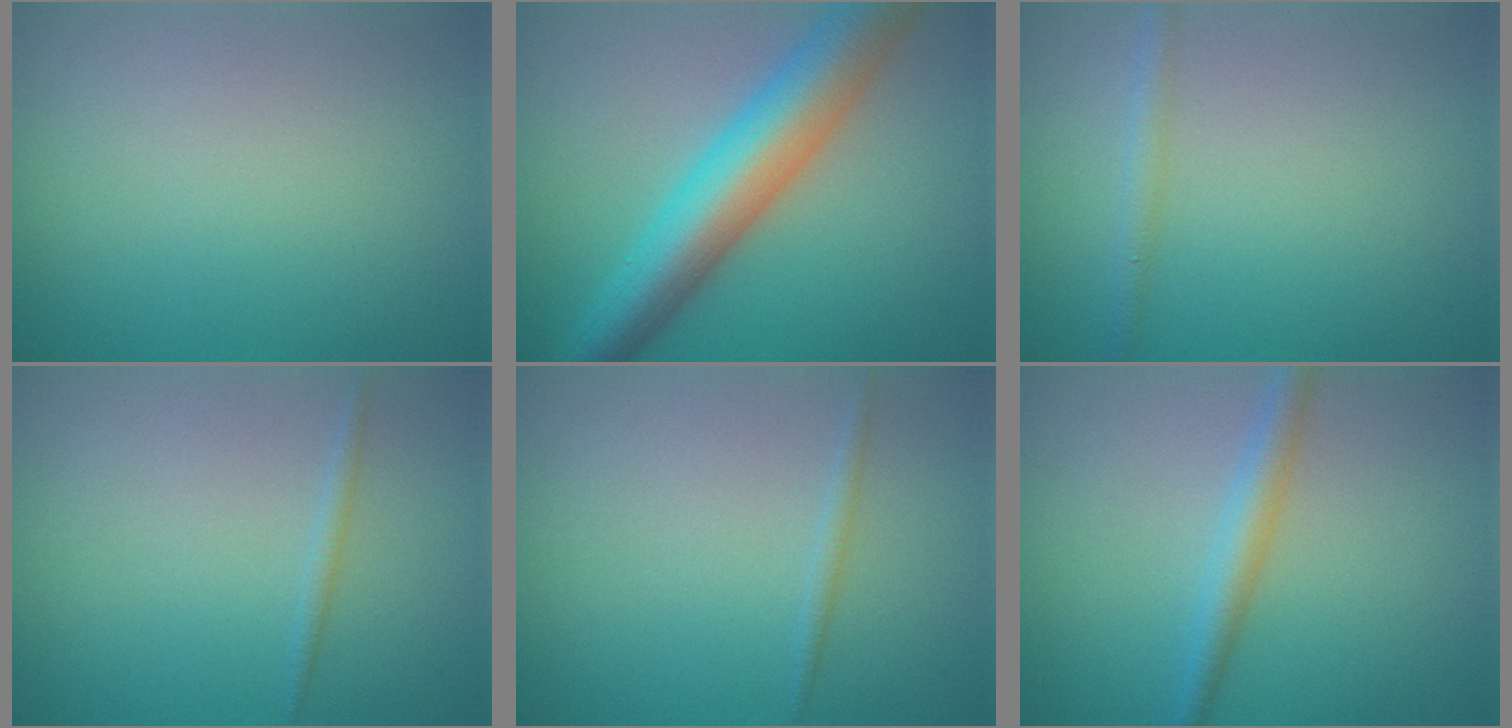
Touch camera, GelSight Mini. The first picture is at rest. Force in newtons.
{"total": 8.7, "press": 8.7, "slide": 0.3}
{"total": 1.4, "press": 1.4, "slide": 0.1}
{"total": 0.8, "press": 0.8, "slide": 0.0}
{"total": 0.8, "press": 0.8, "slide": 0.0}
{"total": 2.6, "press": 2.6, "slide": 0.0}